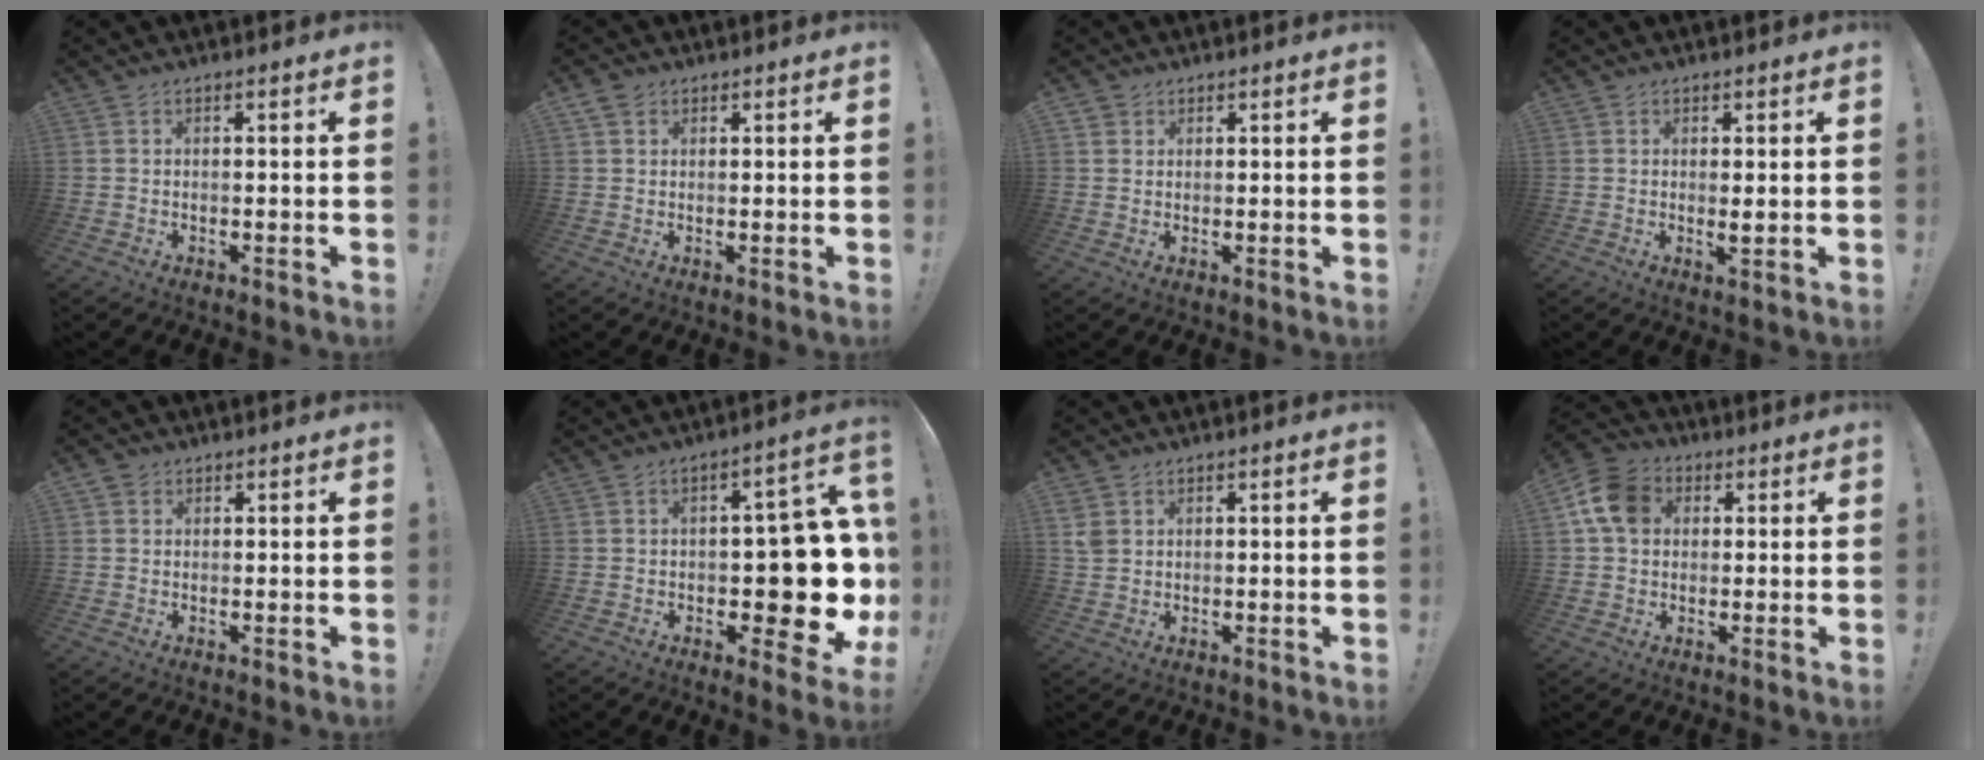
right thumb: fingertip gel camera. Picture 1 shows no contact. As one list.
[{"total": 2.6, "force": [1.6, 1.9, 0.9], "torque": [-0.012, -0.003, 0.030]}, {"total": 2.1, "force": [1.4, 1.5, 0.1], "torque": [0.002, -0.007, 0.025]}, {"total": 1.9, "force": [0.7, 0.4, 1.7], "torque": [-0.020, -0.012, 0.011]}, {"total": 1.8, "force": [1.1, 1.4, 0.2], "torque": [0.002, -0.004, 0.019]}, {"total": 13.8, "force": [-2.1, 6.7, 11.9], "torque": [-0.134, 0.009, -0.030]}, {"total": 3.2, "force": [1.5, 2.4, 1.4], "torque": [-0.022, -0.001, 0.030]}, {"total": 11.2, "force": [3.0, 8.8, 6.3], "torque": [-0.104, 0.005, 0.063]}]